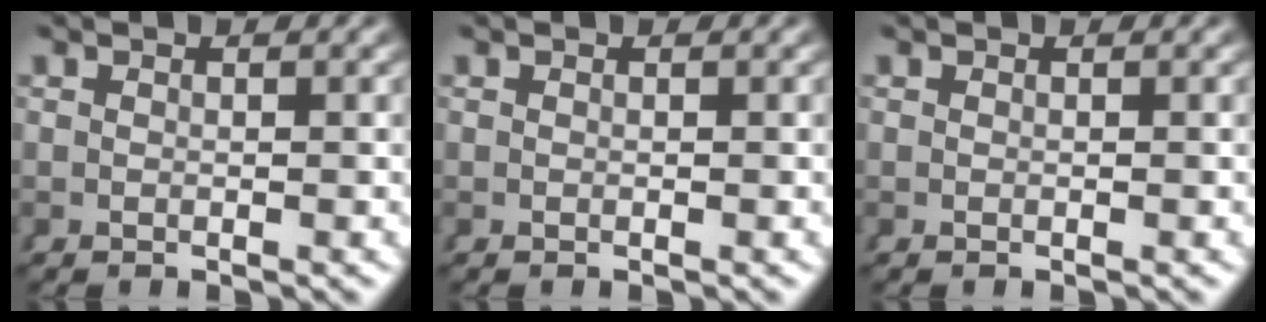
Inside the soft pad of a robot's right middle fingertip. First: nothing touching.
{"total": 0.0}
{"total": 0.0}